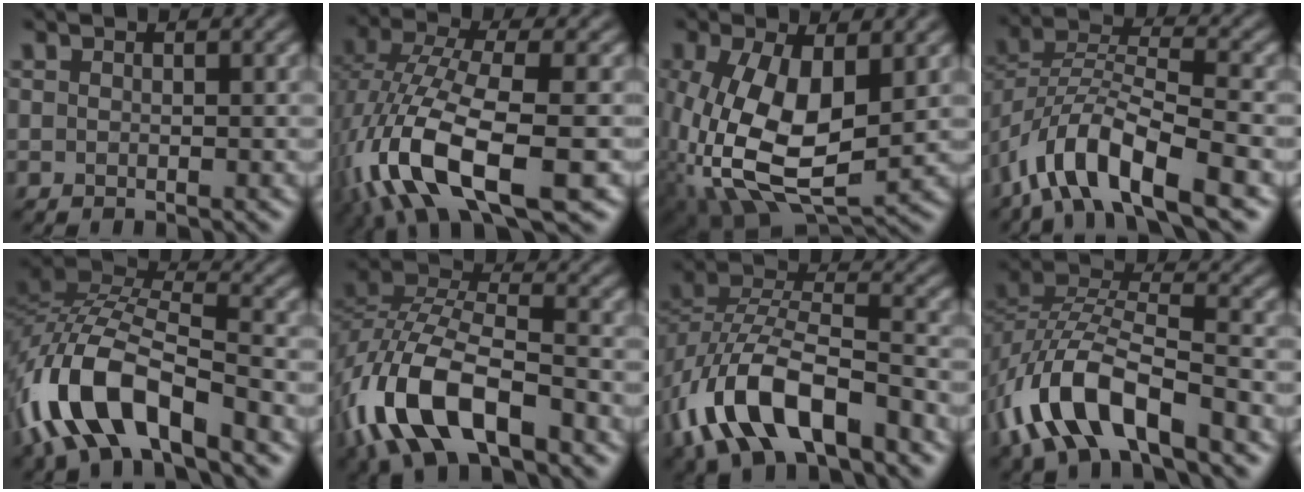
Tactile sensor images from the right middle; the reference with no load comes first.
{"total": 11.0, "force": [-4.3, 4.5, 9.1], "torque": [-0.195, -0.007, -0.081]}
{"total": 10.6, "force": [-0.5, 5.8, 8.8], "torque": [-0.203, -0.013, 0.001]}
{"total": 9.9, "force": [-5.9, 3.5, 7.2], "torque": [-0.135, 0.005, -0.117]}
{"total": 11.2, "force": [-6.5, 4.7, 7.8], "torque": [-0.166, 0.005, -0.131]}
{"total": 12.0, "force": [-6.1, 5.8, 8.5], "torque": [-0.183, -0.002, -0.124]}
{"total": 11.0, "force": [-5.9, 5.3, 7.6], "torque": [-0.156, 0.007, -0.117]}
{"total": 9.8, "force": [-5.4, 4.4, 6.9], "torque": [-0.147, 0.009, -0.108]}